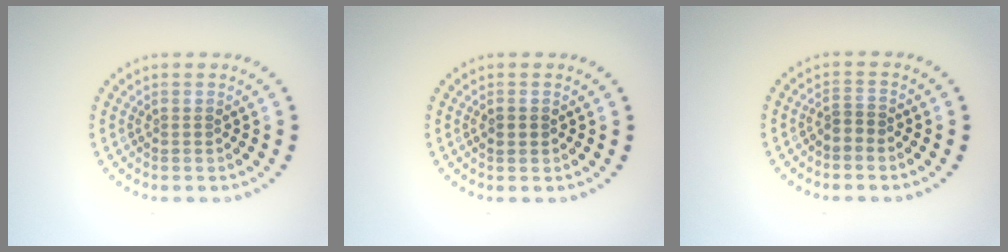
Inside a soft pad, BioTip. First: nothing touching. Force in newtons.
{"total": 1.2, "press": 1.2, "slide": 0.0}
{"total": 0.9, "press": 0.6, "slide": 0.7}